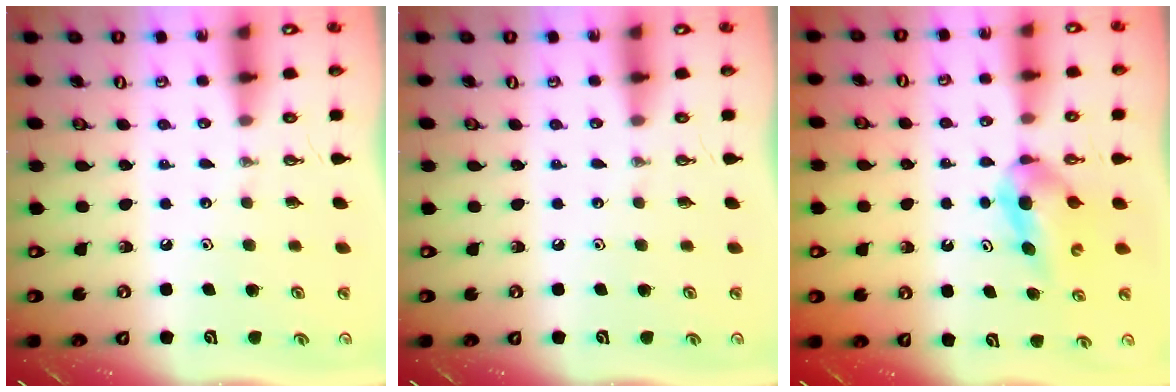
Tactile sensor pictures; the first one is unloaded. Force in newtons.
{"total": 0.0}
{"total": 5.4, "press": 5.4, "slide": 0.2}